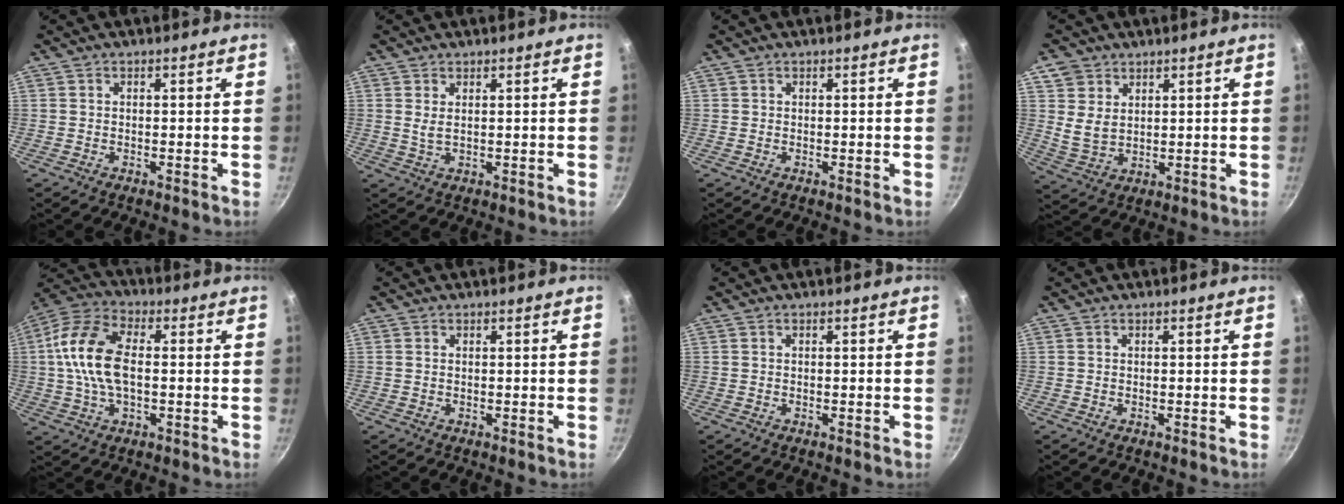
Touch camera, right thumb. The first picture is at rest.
{"total": 2.1, "force": [0.7, 0.9, 1.7], "torque": [-0.033, -0.006, 0.015]}
{"total": 0.0}
{"total": 6.1, "force": [2.6, 4.7, 2.8], "torque": [-0.037, -0.018, 0.055]}
{"total": 14.1, "force": [0.3, 7.9, 11.7], "torque": [-0.221, 0.029, -0.009]}
{"total": 0.0}
{"total": 0.0}
{"total": 0.0}